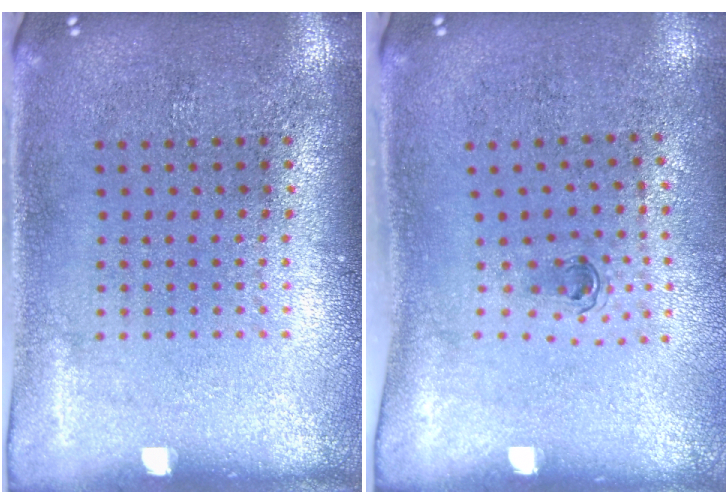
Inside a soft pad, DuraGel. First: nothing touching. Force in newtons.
{"total": 0.6, "press": 0.3, "slide": 0.5}